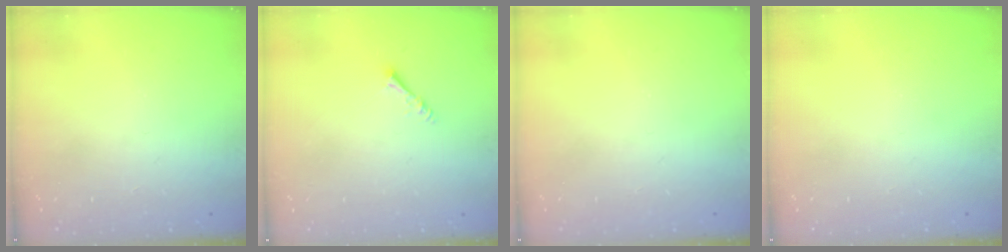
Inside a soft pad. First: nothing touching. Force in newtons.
{"total": 1.8, "press": 1.8, "slide": 0.1}
{"total": 0.0}
{"total": 0.0}